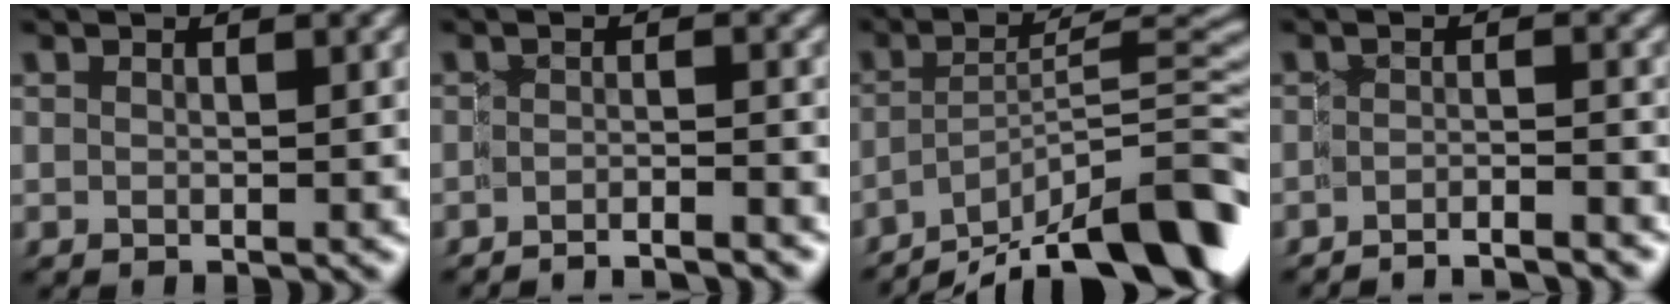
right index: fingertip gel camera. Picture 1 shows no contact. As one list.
[{"total": 4.1, "force": [-4.0, 0.5, 0.3], "torque": [0.009, 0.004, -0.075]}, {"total": 11.7, "force": [-7.0, 4.4, 8.3], "torque": [-0.113, -0.013, -0.104]}, {"total": 4.7, "force": [-4.6, 0.5, 0.5], "torque": [0.009, 0.000, -0.082]}]